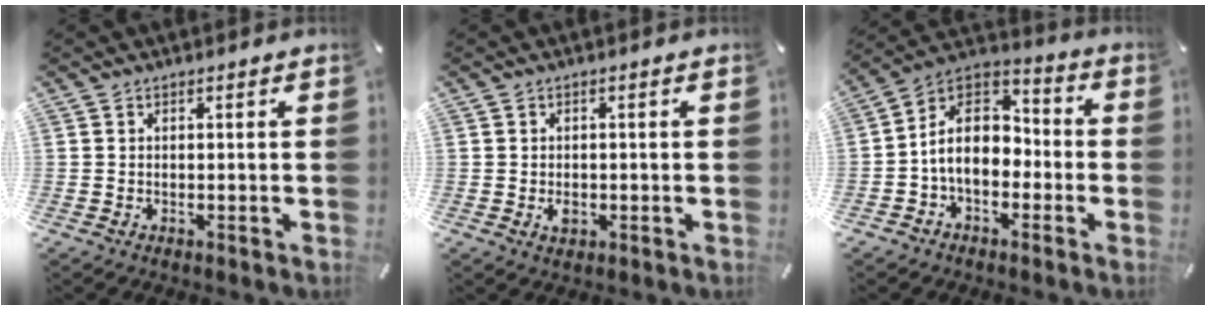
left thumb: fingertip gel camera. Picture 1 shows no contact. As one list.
[{"total": 2.5, "force": [-0.5, 1.9, 1.5], "torque": [-0.026, 0.002, -0.008]}, {"total": 10.5, "force": [-2.5, 8.1, 6.2], "torque": [-0.134, 0.012, -0.048]}]